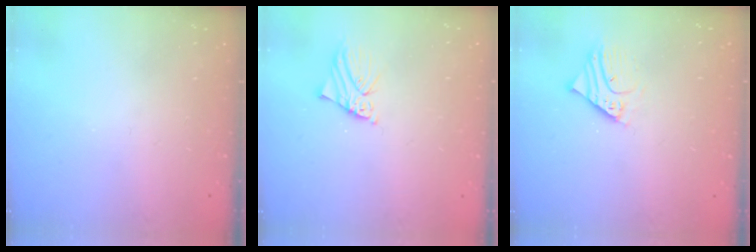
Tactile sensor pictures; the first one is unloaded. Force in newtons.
{"total": 2.7, "press": 2.7, "slide": 0.4}
{"total": 3.9, "press": 3.9, "slide": 0.3}